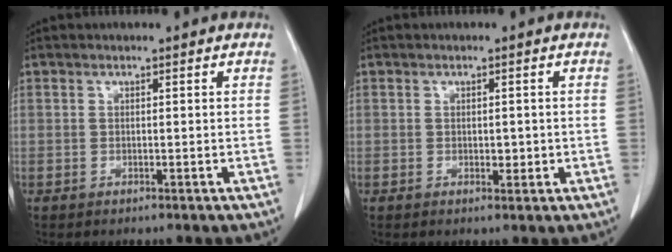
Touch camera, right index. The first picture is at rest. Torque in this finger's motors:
{"motor_torque": [0.00, 0.10, 0.01, 0.01]}